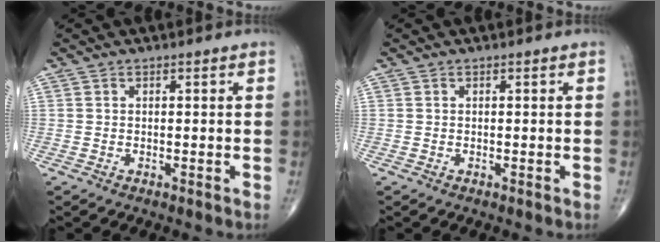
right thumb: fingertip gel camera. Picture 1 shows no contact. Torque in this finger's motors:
{"motor_torque": [-0.01, 0.01, -0.01, 0.00, 0.02]}